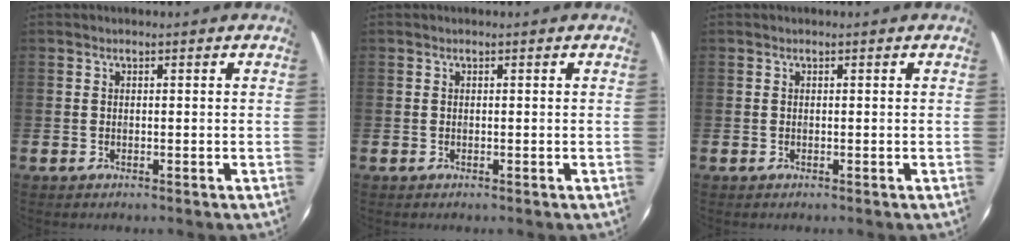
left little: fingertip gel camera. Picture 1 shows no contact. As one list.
[{"total": 0.0}, {"total": 0.0}]